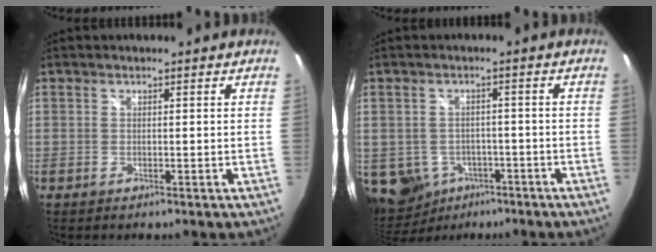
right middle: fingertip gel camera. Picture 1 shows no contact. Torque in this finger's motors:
{"motor_torque": [0.00, -0.01, 0.05, -0.01]}